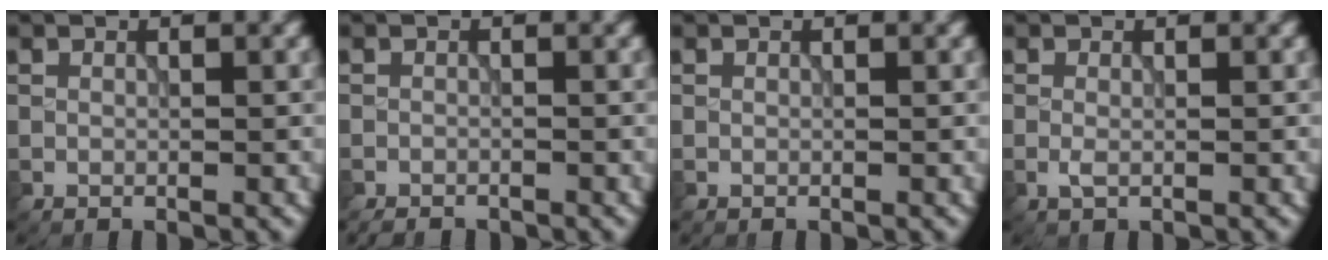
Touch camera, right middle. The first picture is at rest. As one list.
[{"total": 1.7, "force": [-1.6, 0.4, 0.3], "torque": [-0.002, -0.005, -0.029]}, {"total": 0.0}, {"total": 0.9, "force": [-0.3, 0.3, 0.8], "torque": [-0.020, -0.003, -0.006]}]